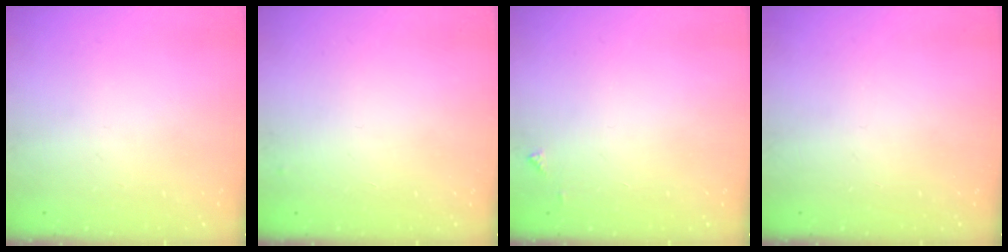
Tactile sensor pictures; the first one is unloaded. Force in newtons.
{"total": 3.2, "press": 3.2, "slide": 0.4}
{"total": 3.8, "press": 3.7, "slide": 0.6}
{"total": 0.0}